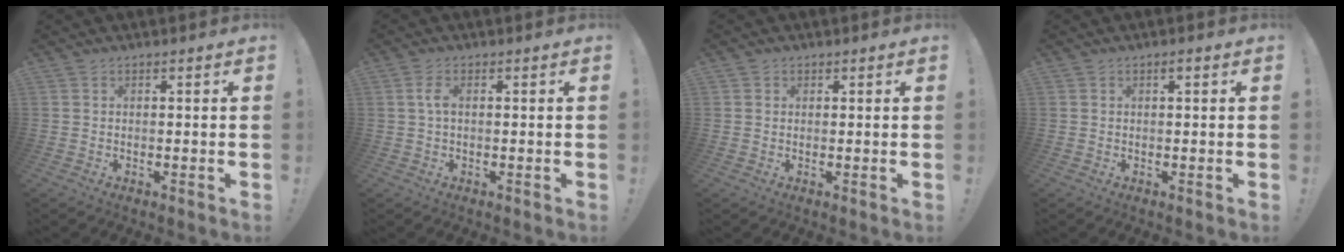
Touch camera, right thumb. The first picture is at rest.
{"total": 2.7, "force": [0.2, 1.0, 2.6], "torque": [-0.055, 0.009, 0.003]}
{"total": 1.1, "force": [0.6, 0.9, 0.1], "torque": [0.000, 0.001, 0.010]}
{"total": 0.9, "force": [0.4, 0.4, 0.7], "torque": [-0.015, 0.003, 0.005]}